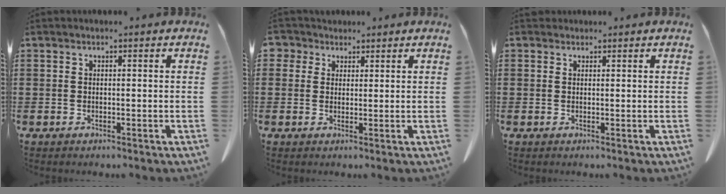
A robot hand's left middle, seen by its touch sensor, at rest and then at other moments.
{"total": 3.3, "force": [2.1, 2.4, 0.6], "torque": [-0.017, 0.010, 0.039]}
{"total": 0.8, "force": [0.7, 0.5, 0.1], "torque": [-0.003, 0.003, 0.013]}